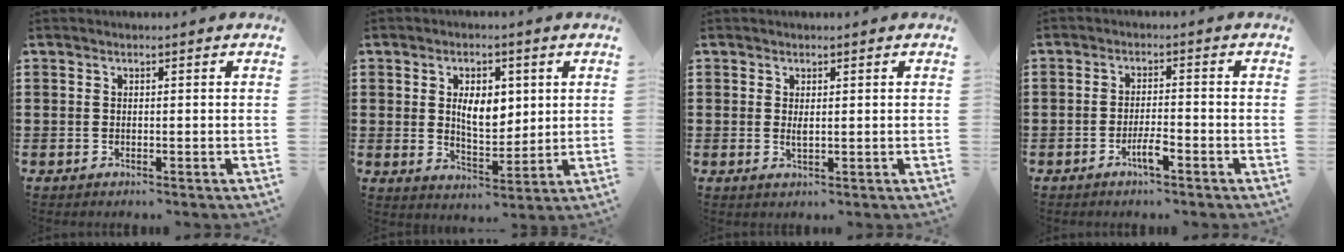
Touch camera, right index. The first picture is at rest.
{"total": 6.2, "force": [1.4, 3.3, 5.0], "torque": [-0.084, 0.003, 0.018]}
{"total": 1.3, "force": [0.2, 0.2, 1.2], "torque": [-0.025, -0.001, 0.004]}
{"total": 3.5, "force": [-2.1, 0.7, 2.8], "torque": [-0.054, 0.002, -0.039]}